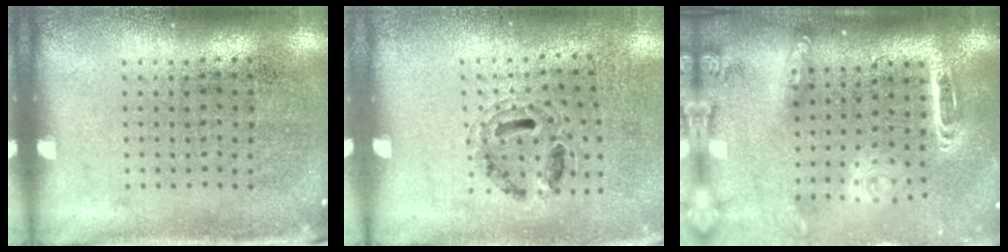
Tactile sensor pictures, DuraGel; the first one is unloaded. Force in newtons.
{"total": 0.9, "press": 0.8, "slide": 0.3}
{"total": 2.5, "press": 1.8, "slide": 1.7}